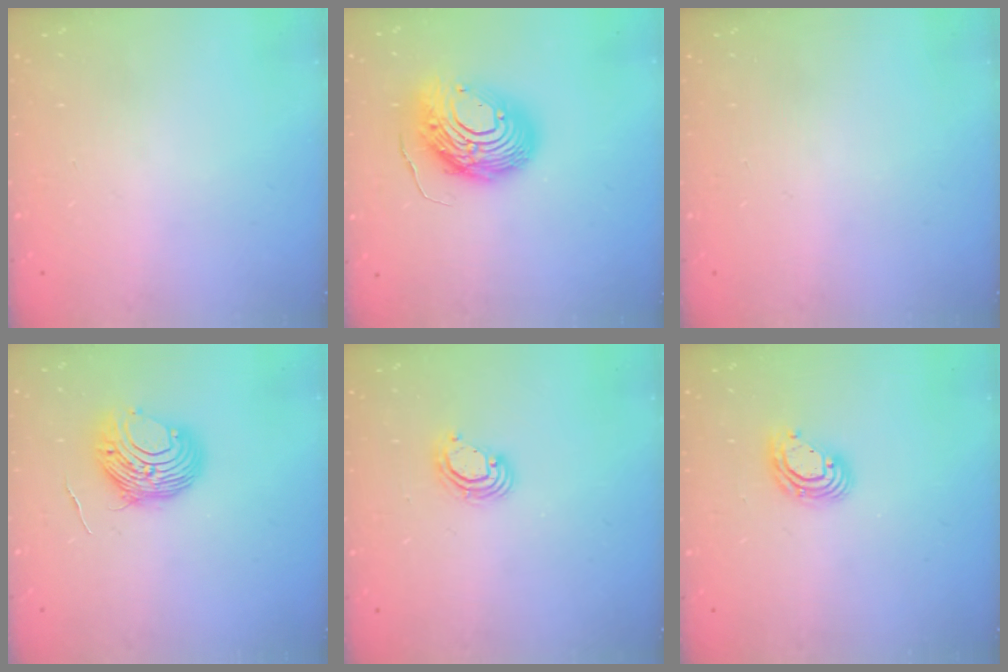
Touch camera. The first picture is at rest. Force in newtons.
{"total": 14.3, "press": 14.3, "slide": 1.4}
{"total": 0.0}
{"total": 10.1, "press": 10.0, "slide": 0.9}
{"total": 5.6, "press": 5.6, "slide": 0.3}
{"total": 8.7, "press": 8.6, "slide": 1.4}